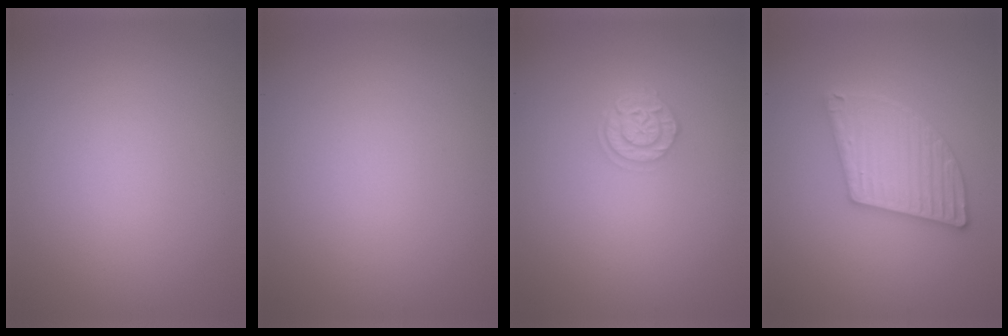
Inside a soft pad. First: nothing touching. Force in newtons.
{"total": 0.0}
{"total": 2.4, "press": 2.0, "slide": 1.3}
{"total": 5.2, "press": 5.2, "slide": 0.5}